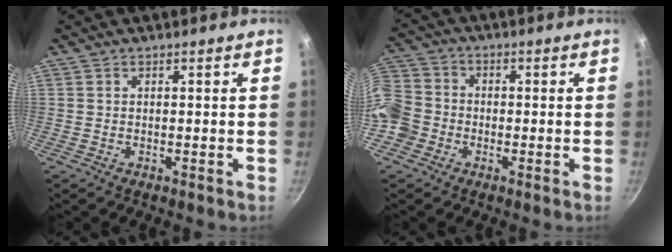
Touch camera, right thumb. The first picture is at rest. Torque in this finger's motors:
{"motor_torque": [0.69, 2.17, 0.21, -0.10, 0.24]}